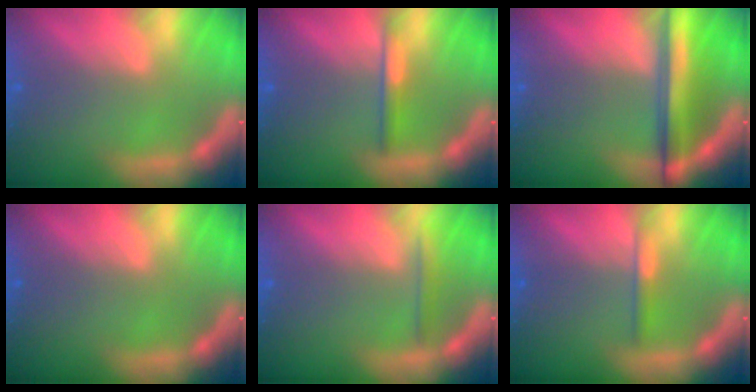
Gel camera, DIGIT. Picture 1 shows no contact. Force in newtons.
{"total": 1.9}
{"total": 6.5}
{"total": 0.0}
{"total": 1.4}
{"total": 1.4}